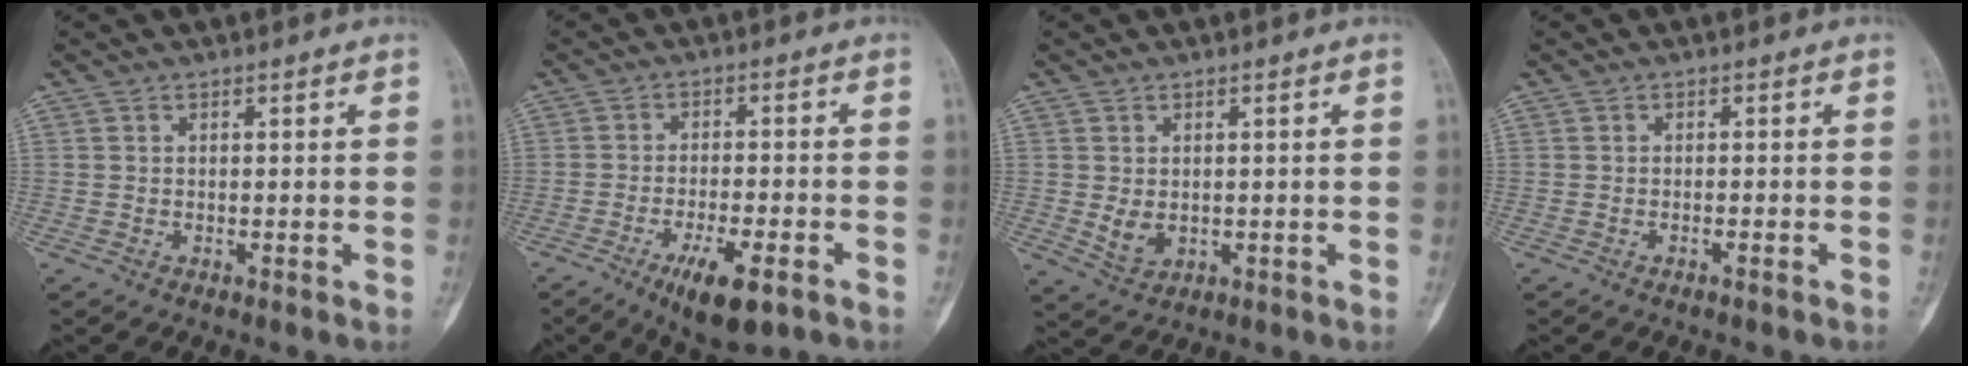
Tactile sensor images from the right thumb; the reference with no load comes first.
{"total": 9.1, "force": [-4.9, 2.8, 7.2], "torque": [-0.123, 0.007, -0.072]}
{"total": 3.4, "force": [0.0, 2.5, 2.3], "torque": [-0.035, -0.007, 0.012]}
{"total": 0.9, "force": [-0.7, 0.1, 0.6], "torque": [-0.019, 0.005, -0.008]}